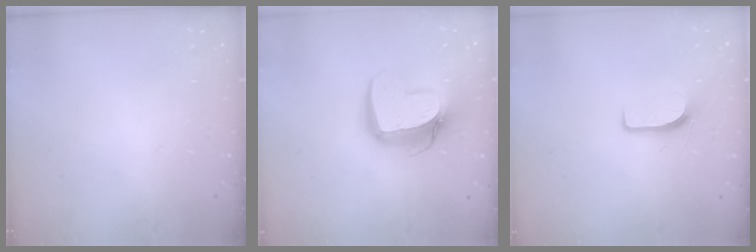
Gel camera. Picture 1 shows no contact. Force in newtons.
{"total": 15.2, "press": 15.2, "slide": 1.4}
{"total": 6.5, "press": 6.4, "slide": 0.6}